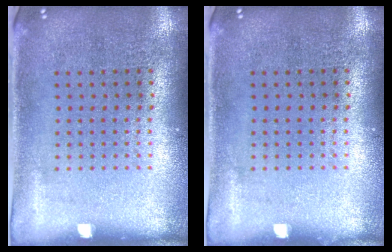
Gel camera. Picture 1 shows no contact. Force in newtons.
{"total": 0.0}